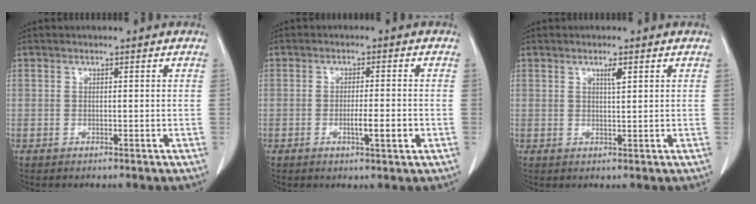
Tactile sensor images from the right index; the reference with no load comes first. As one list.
[{"total": 4.0, "force": [-1.2, 0.2, 3.8], "torque": [-0.062, -0.004, -0.017]}, {"total": 1.6, "force": [0.9, 0.1, 1.3], "torque": [-0.025, -0.003, 0.016]}]